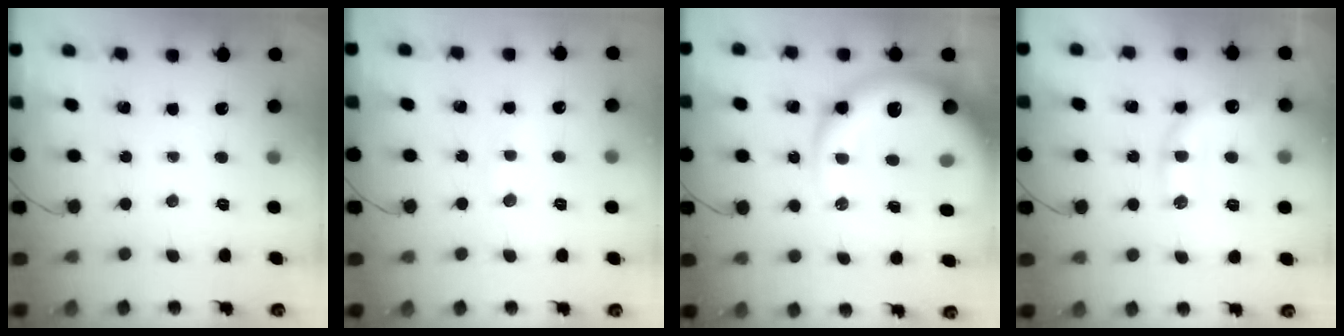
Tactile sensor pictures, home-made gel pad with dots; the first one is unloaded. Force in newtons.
{"total": 4.6, "press": 4.4, "slide": 1.3}
{"total": 19.8, "press": 19.1, "slide": 5.0}
{"total": 15.0, "press": 14.9, "slide": 1.6}